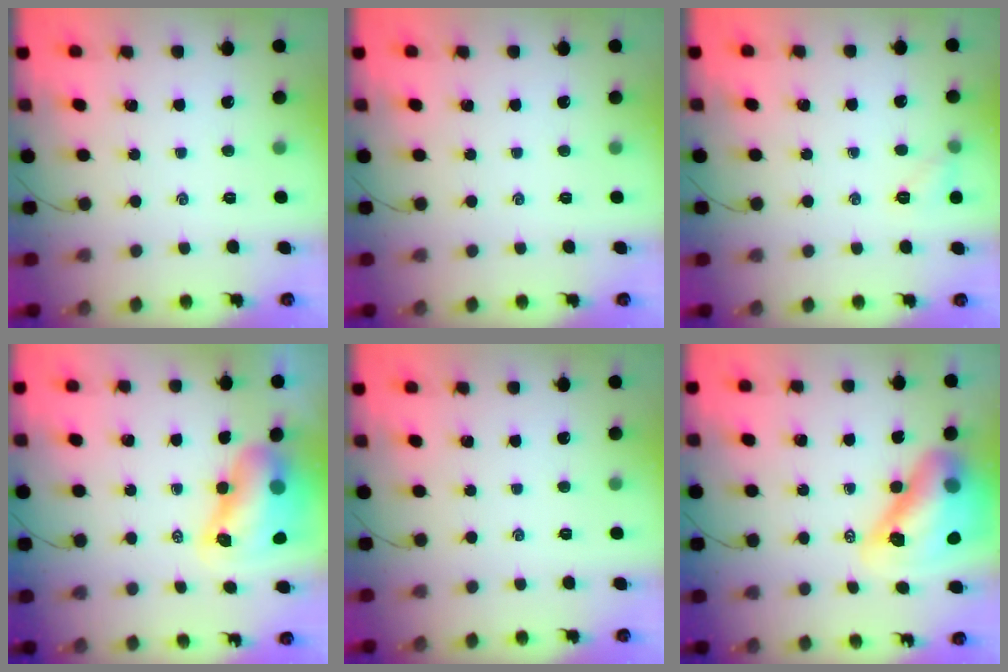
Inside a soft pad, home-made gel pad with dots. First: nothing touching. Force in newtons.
{"total": 0.0}
{"total": 6.2, "press": 6.0, "slide": 1.7}
{"total": 10.2, "press": 9.8, "slide": 2.7}
{"total": 0.0}
{"total": 18.0, "press": 17.2, "slide": 5.4}